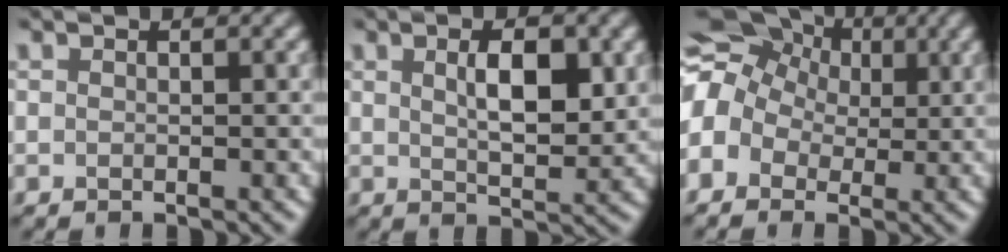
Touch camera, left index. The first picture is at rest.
{"total": 4.7, "force": [1.3, 1.8, 4.2], "torque": [-0.073, 0.000, 0.021]}
{"total": 11.9, "force": [2.6, 10.1, 5.7], "torque": [-0.136, 0.039, 0.004]}